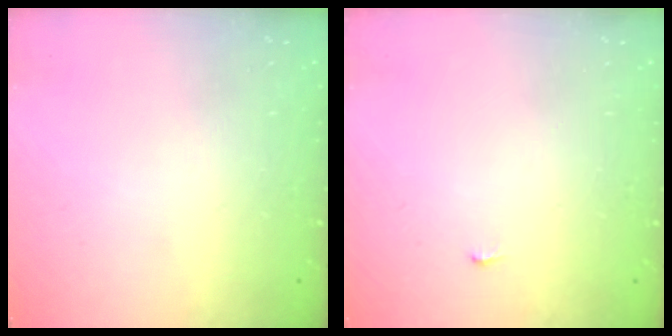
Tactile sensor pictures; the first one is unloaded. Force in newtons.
{"total": 6.7, "press": 2.3, "slide": 6.3}